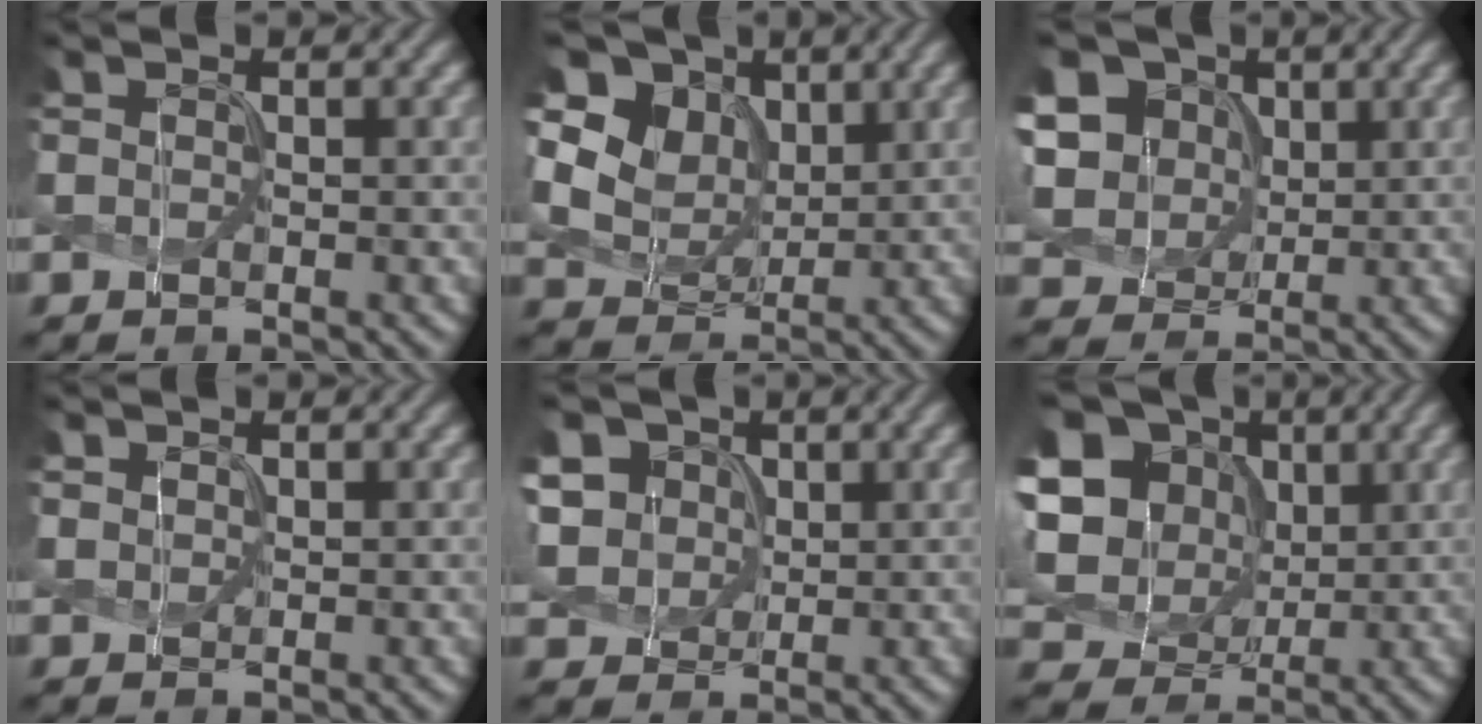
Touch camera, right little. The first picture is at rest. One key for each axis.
{"total": 11.6, "fx": 5.7, "fy": 8.5, "fz": 5.5, "tx": -0.139, "ty": 0.016, "tz": 0.104}
{"total": 11.7, "fx": 4.2, "fy": 9.3, "fz": 5.9, "tx": -0.150, "ty": 0.024, "tz": 0.073}
{"total": 0.8, "fx": 0.7, "fy": 0.3, "fz": 0.1, "tx": -0.007, "ty": 0.000, "tz": 0.018}
{"total": 8.1, "fx": 2.9, "fy": 6.5, "fz": 4.0, "tx": -0.100, "ty": 0.024, "tz": 0.043}
{"total": 14.7, "fx": 4.0, "fy": 12.1, "fz": 7.3, "tx": -0.183, "ty": 0.018, "tz": 0.077}